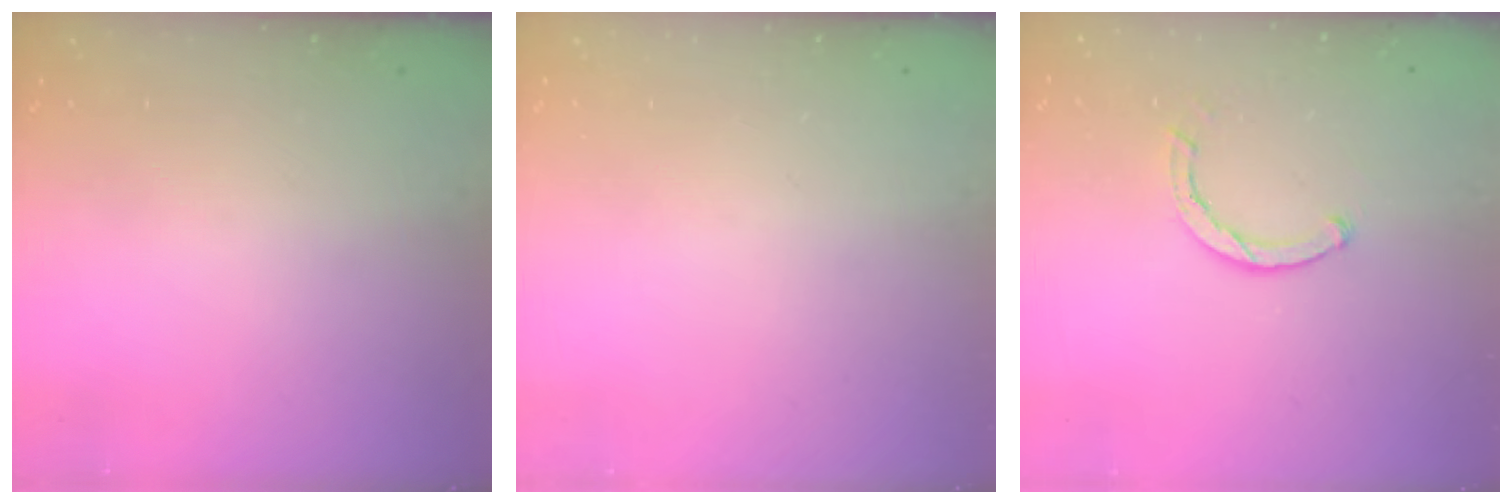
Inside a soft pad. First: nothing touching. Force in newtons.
{"total": 0.0}
{"total": 2.4, "press": 2.4, "slide": 0.1}